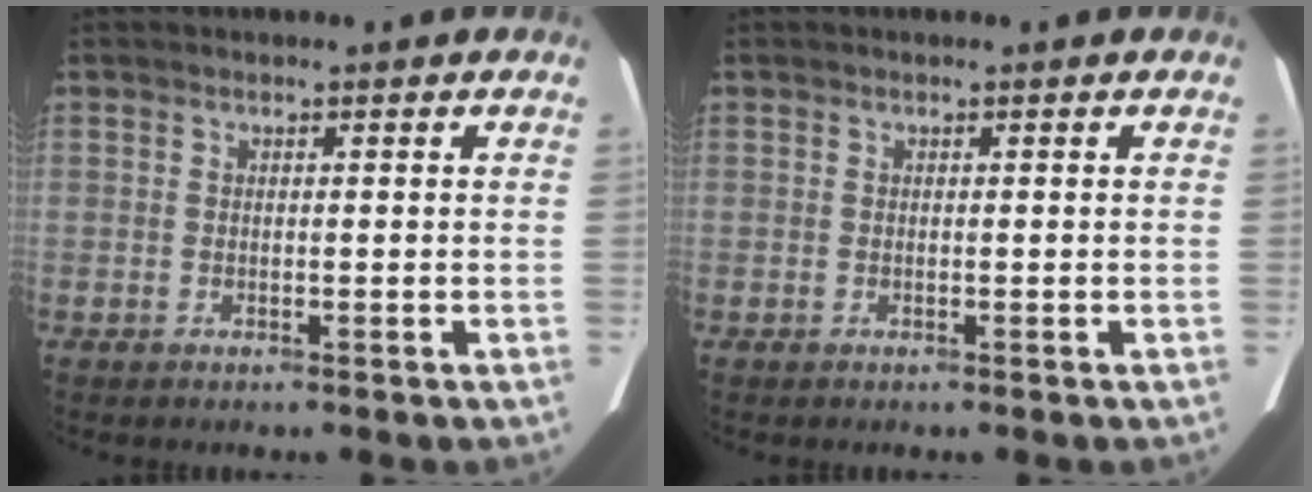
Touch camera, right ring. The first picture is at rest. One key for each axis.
{"total": 0.0}